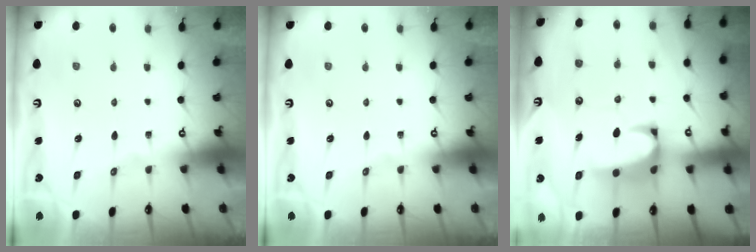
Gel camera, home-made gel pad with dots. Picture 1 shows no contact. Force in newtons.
{"total": 0.0}
{"total": 4.7, "press": 4.5, "slide": 1.3}